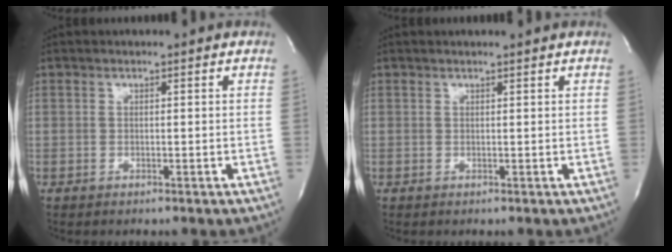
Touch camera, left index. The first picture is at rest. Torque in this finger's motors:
{"motor_torque": [0.27, -0.22, -0.02, -0.01]}